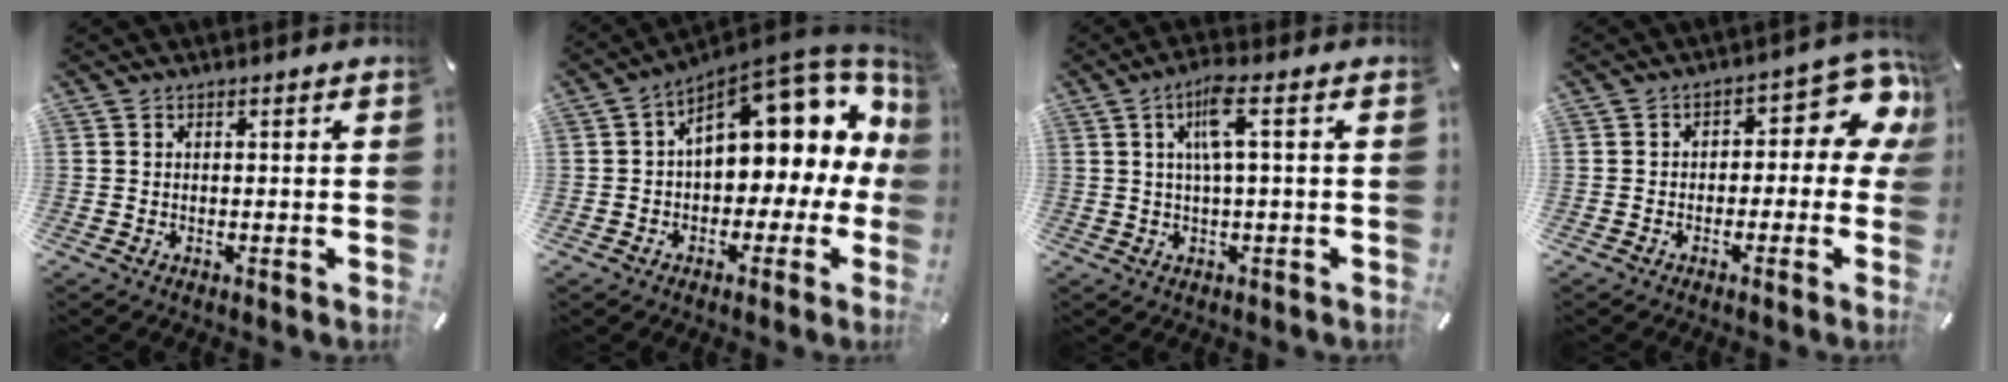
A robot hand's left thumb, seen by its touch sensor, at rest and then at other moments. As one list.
[{"total": 16.6, "force": [6.9, 9.1, 12.1], "torque": [-0.155, -0.052, 0.113]}, {"total": 7.1, "force": [1.7, 1.1, 6.8], "torque": [-0.134, 0.002, 0.026]}, {"total": 9.4, "force": [2.0, 5.5, 7.3], "torque": [-0.086, -0.016, 0.033]}]